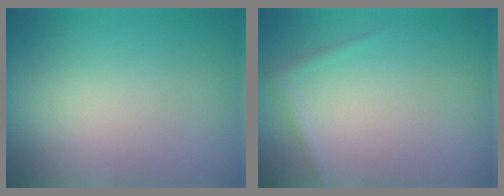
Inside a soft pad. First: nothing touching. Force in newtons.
{"total": 0.8, "press": 0.8, "slide": 0.1}